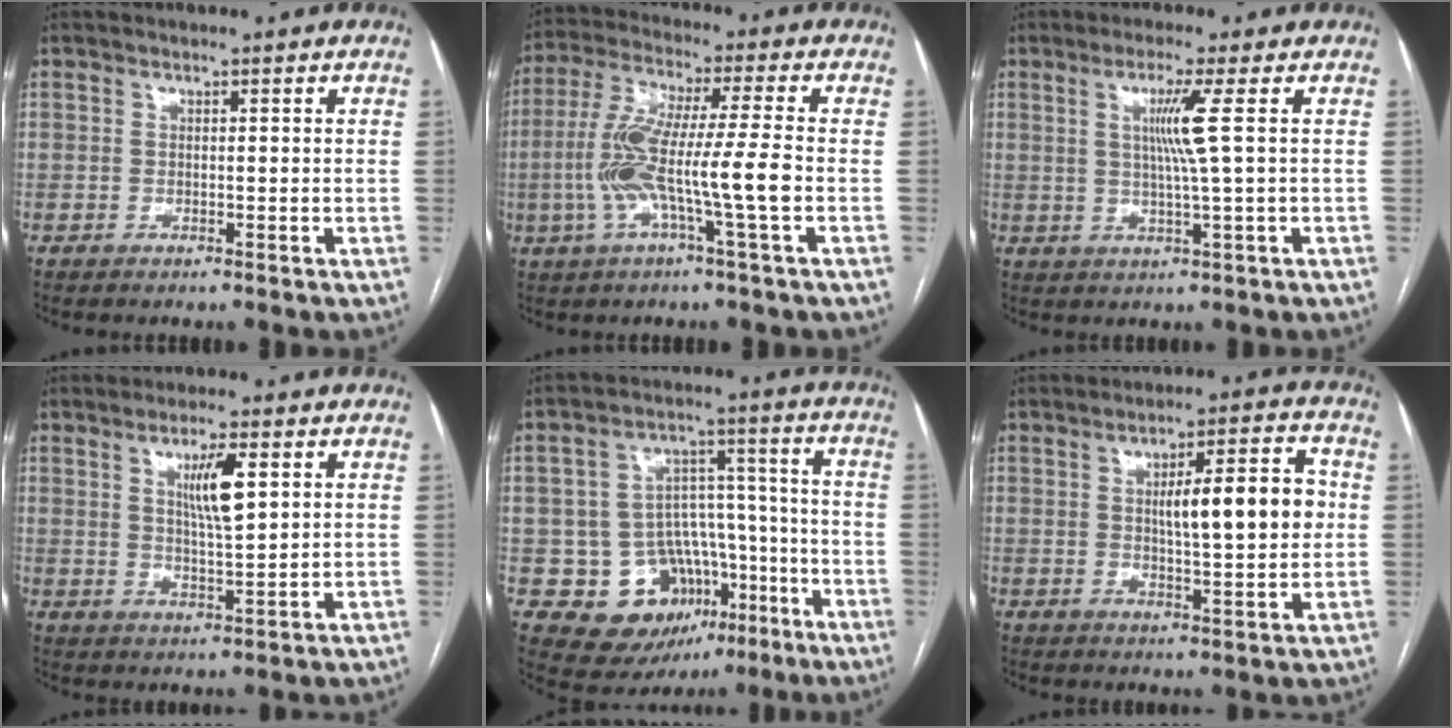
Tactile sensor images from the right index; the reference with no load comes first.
{"total": 11.8, "force": [-2.7, -0.4, 11.5], "torque": [-0.234, 0.005, -0.057]}
{"total": 5.4, "force": [1.2, -1.4, 5.0], "torque": [-0.100, -0.005, 0.024]}
{"total": 6.4, "force": [2.2, 0.8, 6.0], "torque": [-0.107, -0.004, 0.040]}
{"total": 14.1, "force": [-6.0, 11.2, 6.1], "torque": [-0.080, 0.055, -0.073]}
{"total": 11.1, "force": [1.4, 2.1, 10.8], "torque": [-0.159, 0.019, 0.024]}